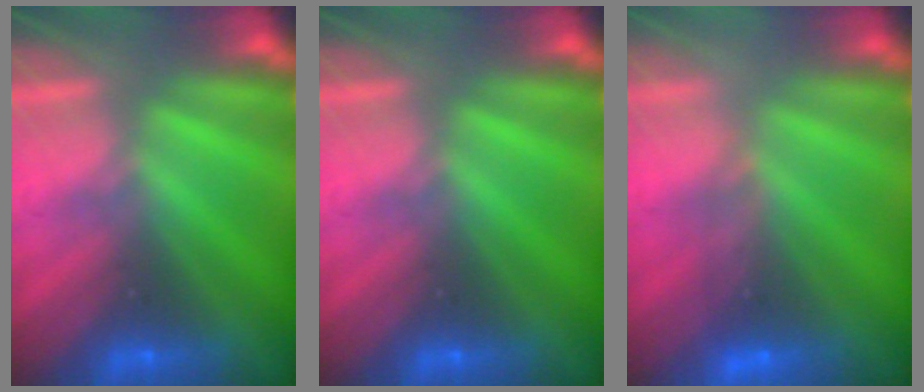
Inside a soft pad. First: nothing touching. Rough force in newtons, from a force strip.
{"total": 0.0}
{"total": 3.8}